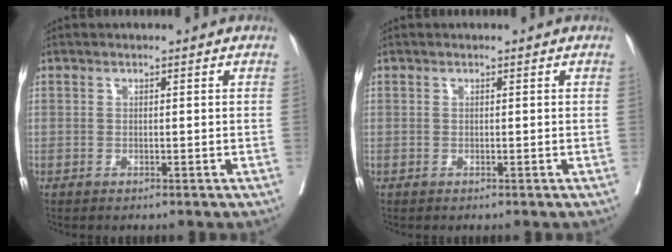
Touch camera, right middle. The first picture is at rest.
{"total": 0.0}